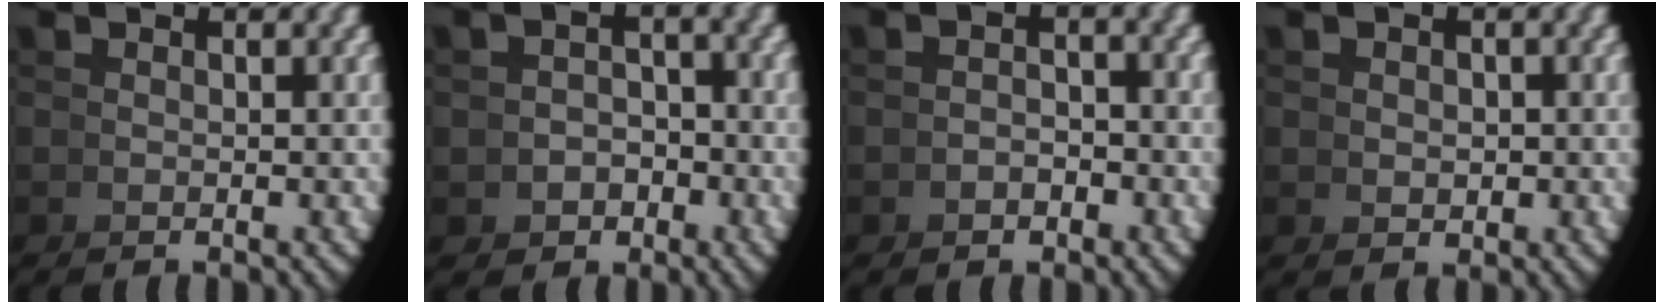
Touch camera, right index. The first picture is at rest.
{"total": 3.5, "force": [-1.9, 2.8, 0.9], "torque": [0.001, -0.009, -0.031]}
{"total": 1.3, "force": [-1.3, 0.2, 0.1], "torque": [0.019, 0.003, -0.027]}
{"total": 0.7, "force": [0.4, 0.4, 0.4], "torque": [-0.001, 0.000, 0.015]}